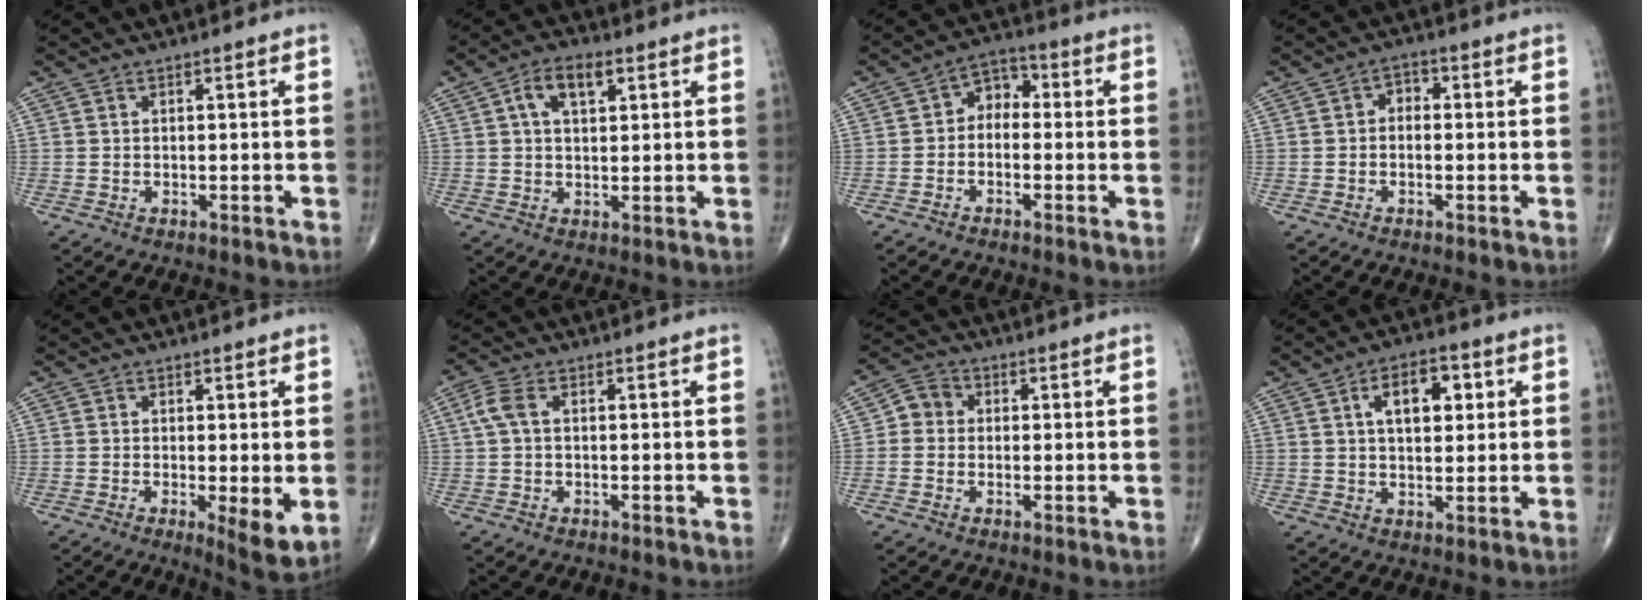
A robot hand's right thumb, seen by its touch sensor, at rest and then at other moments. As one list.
[{"total": 6.6, "force": [2.4, 3.6, 5.0], "torque": [-0.080, 0.008, 0.039]}, {"total": 5.1, "force": [-0.5, 3.8, 3.3], "torque": [-0.027, 0.027, -0.026]}, {"total": 2.6, "force": [-0.1, 2.0, 1.6], "torque": [-0.009, 0.012, -0.014]}, {"total": 5.6, "force": [-0.7, 1.4, 5.4], "torque": [-0.084, -0.019, -0.012]}, {"total": 3.6, "force": [0.5, 1.9, 2.9], "torque": [-0.077, 0.011, 0.006]}, {"total": 4.6, "force": [0.0, 4.1, 1.9], "torque": [-0.014, 0.012, -0.012]}, {"total": 8.8, "force": [2.7, 4.7, 6.8], "torque": [-0.082, 0.001, 0.040]}]